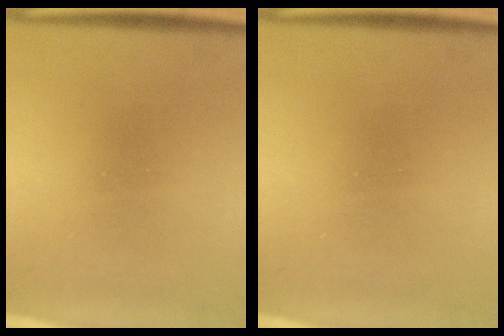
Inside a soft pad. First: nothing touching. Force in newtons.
{"total": 0.0}